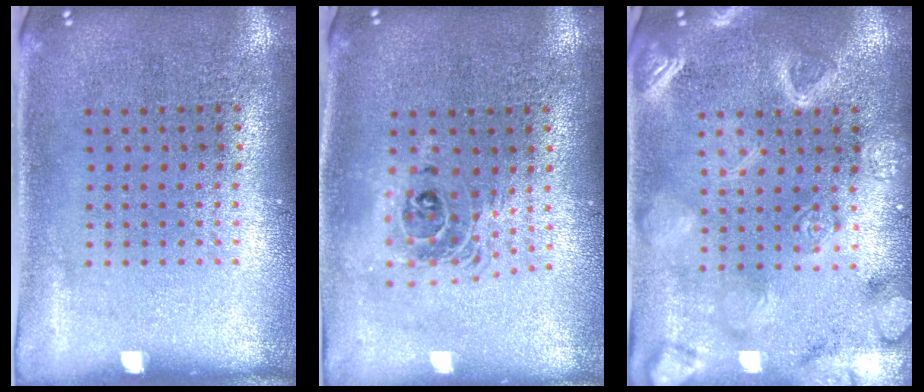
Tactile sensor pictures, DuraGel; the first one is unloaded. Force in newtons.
{"total": 1.7, "press": 1.4, "slide": 1.0}
{"total": 3.0, "press": 3.0, "slide": 0.2}